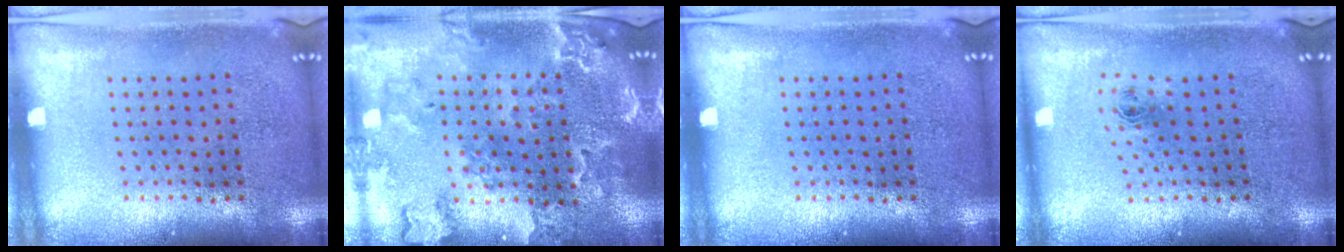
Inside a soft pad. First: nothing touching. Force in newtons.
{"total": 1.8, "press": 1.8, "slide": 0.3}
{"total": 0.0}
{"total": 0.9, "press": 0.4, "slide": 0.8}